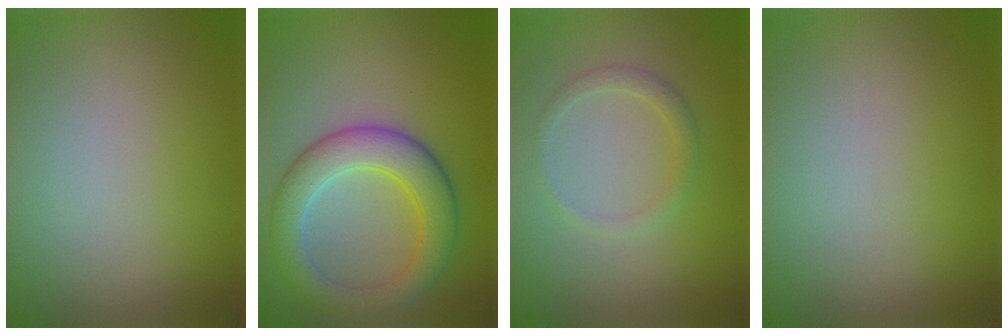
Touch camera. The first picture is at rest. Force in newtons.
{"total": 6.2, "press": 6.2, "slide": 0.2}
{"total": 1.4, "press": 1.4, "slide": 0.2}
{"total": 0.0}